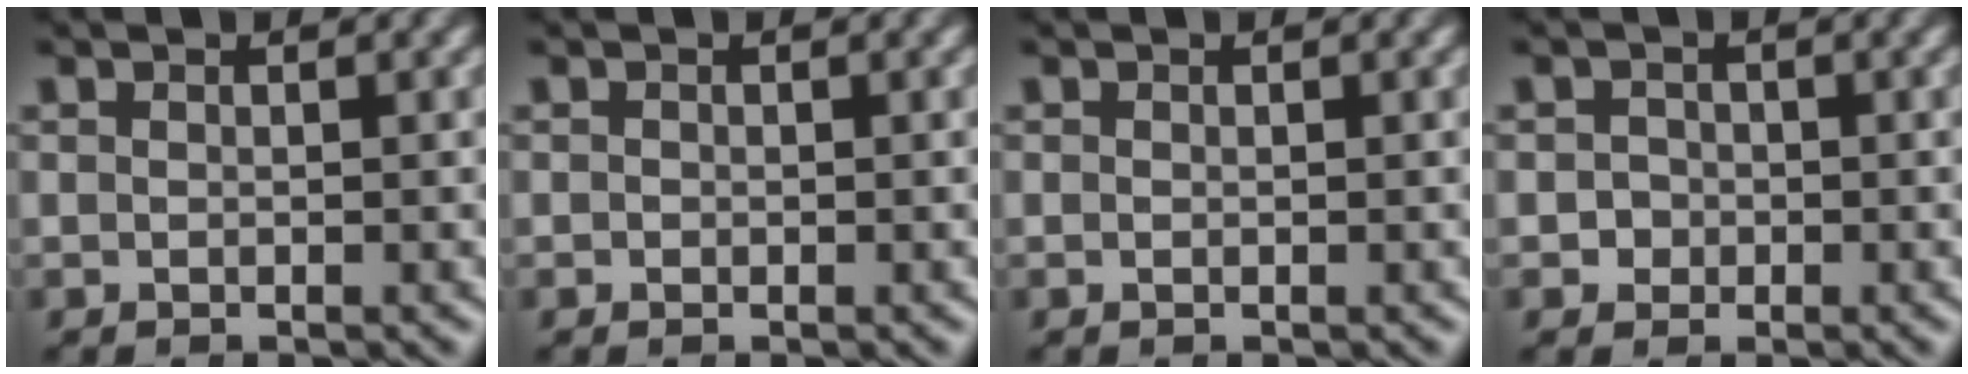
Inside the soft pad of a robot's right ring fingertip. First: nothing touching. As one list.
[{"total": 0.0}, {"total": 0.0}, {"total": 2.3, "force": [-0.4, 2.3, 0.0], "torque": [-0.011, -0.004, -0.015]}]